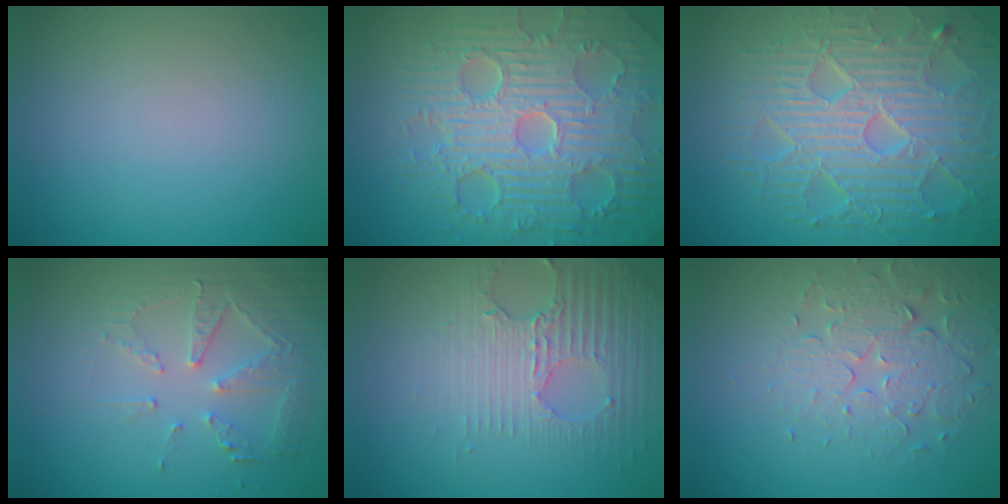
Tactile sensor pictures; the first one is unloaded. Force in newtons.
{"total": 10.8, "press": 7.1, "slide": 8.1}
{"total": 9.0, "press": 6.5, "slide": 6.3}
{"total": 5.3, "press": 3.6, "slide": 3.8}
{"total": 3.6, "press": 3.5, "slide": 0.8}
{"total": 3.8, "press": 3.5, "slide": 1.5}